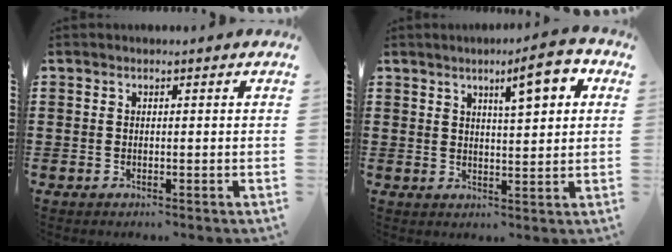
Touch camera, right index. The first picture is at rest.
{"total": 7.0, "force": [3.4, 1.5, 5.9], "torque": [-0.091, -0.003, 0.048]}